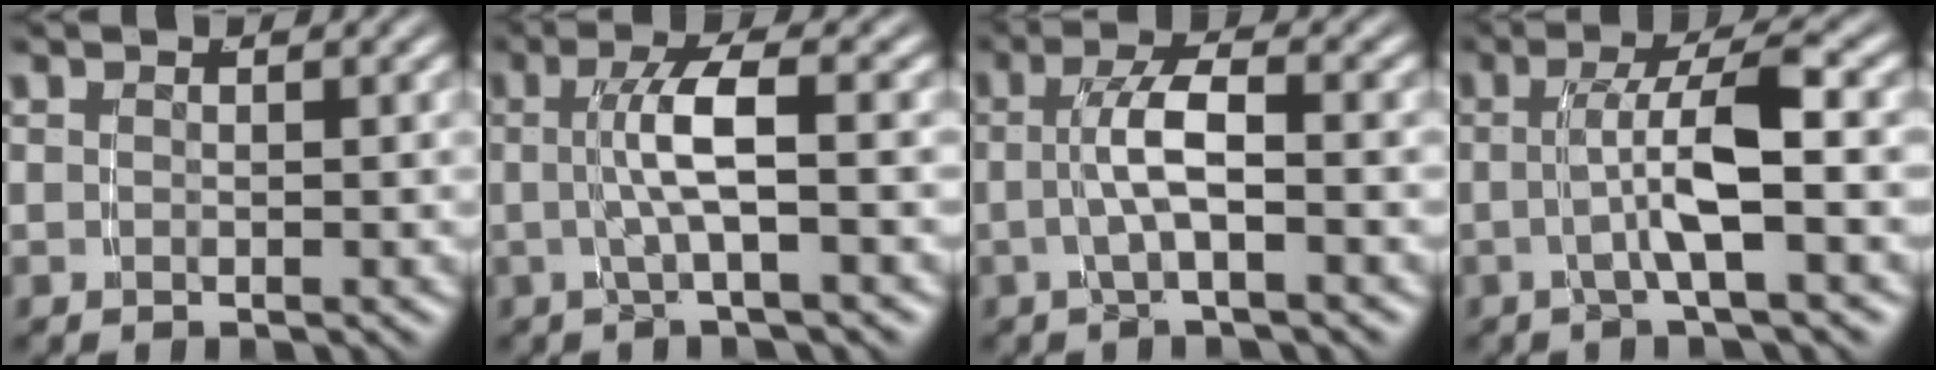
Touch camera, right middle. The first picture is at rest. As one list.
[{"total": 3.7, "force": [-0.1, 0.0, 3.7], "torque": [-0.069, 0.008, -0.002]}, {"total": 3.4, "force": [-0.4, 0.3, 3.4], "torque": [-0.064, 0.007, -0.007]}, {"total": 4.0, "force": [-0.7, 0.0, 4.0], "torque": [-0.073, 0.005, -0.012]}]